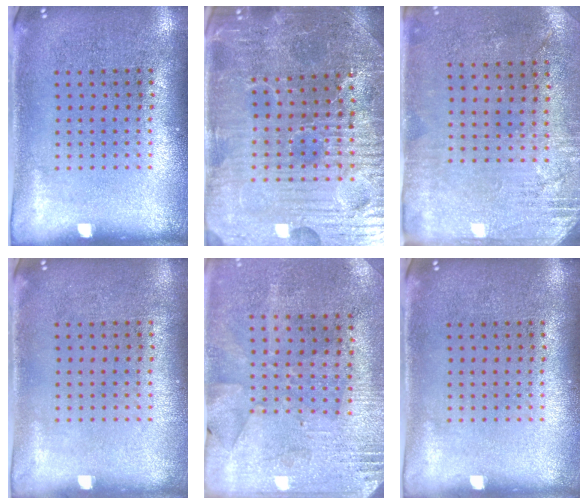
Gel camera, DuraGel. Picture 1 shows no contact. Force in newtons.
{"total": 4.8, "press": 4.7, "slide": 1.0}
{"total": 2.7, "press": 2.3, "slide": 1.4}
{"total": 0.0}
{"total": 2.7, "press": 2.2, "slide": 1.5}
{"total": 0.0}